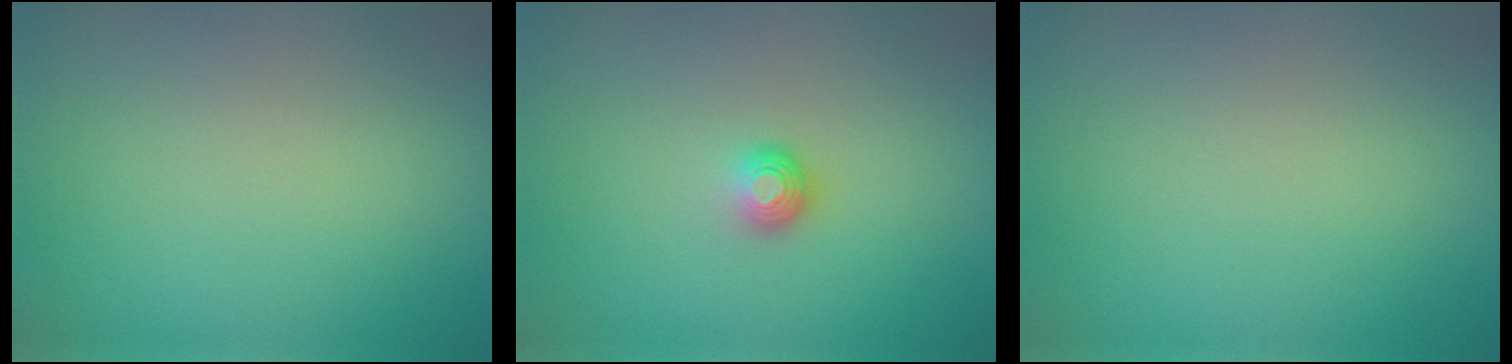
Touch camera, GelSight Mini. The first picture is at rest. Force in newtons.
{"total": 1.7, "press": 1.2, "slide": 1.2}
{"total": 0.0}